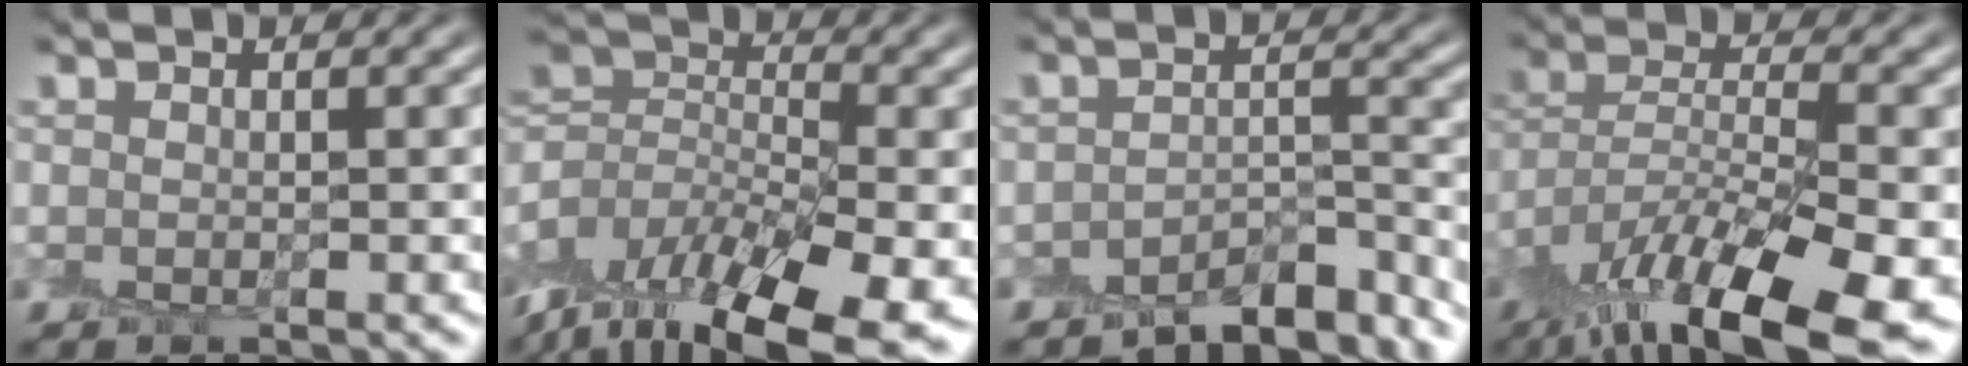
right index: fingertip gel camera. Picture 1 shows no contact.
{"total": 14.6, "force": [-8.5, 6.7, 9.8], "torque": [-0.205, 0.003, -0.145]}
{"total": 4.9, "force": [-4.5, 1.3, 1.2], "torque": [-0.009, 0.003, -0.066]}
{"total": 12.5, "force": [-8.3, 3.0, 8.9], "torque": [-0.169, -0.002, -0.139]}